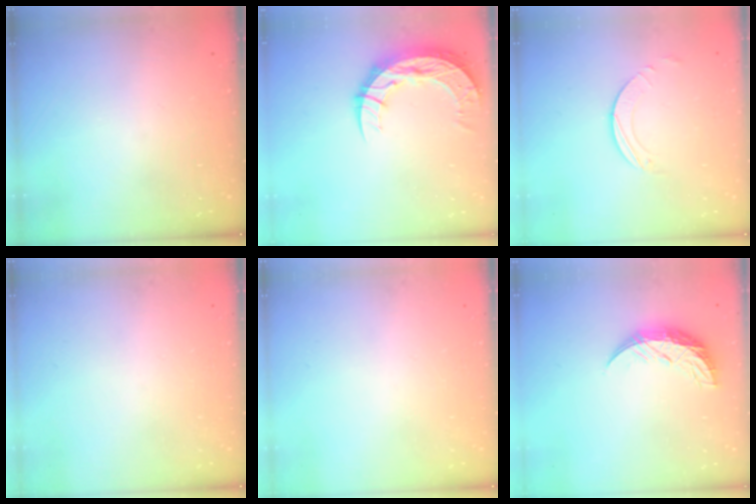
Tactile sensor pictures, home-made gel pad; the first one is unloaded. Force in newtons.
{"total": 12.6, "press": 12.6, "slide": 0.9}
{"total": 1.6, "press": 1.6, "slide": 0.2}
{"total": 0.0}
{"total": 0.0}
{"total": 10.0, "press": 10.0, "slide": 0.6}